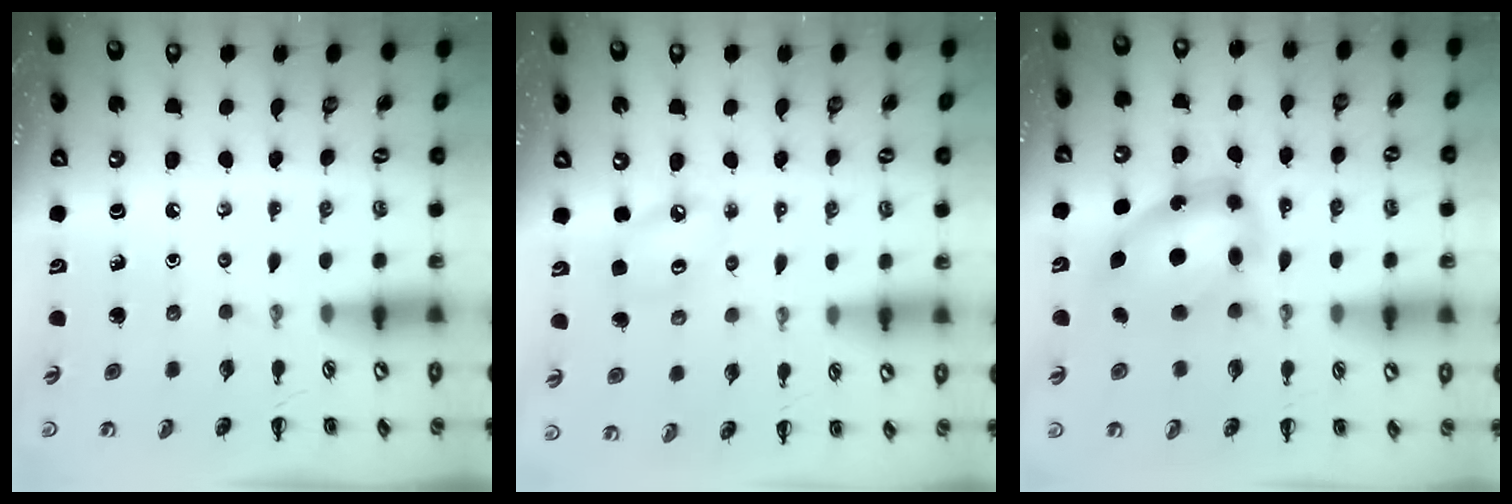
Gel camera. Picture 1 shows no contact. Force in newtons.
{"total": 5.0, "press": 4.9, "slide": 0.8}
{"total": 10.6, "press": 10.3, "slide": 2.5}